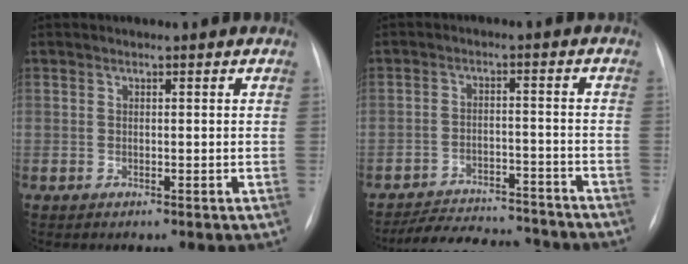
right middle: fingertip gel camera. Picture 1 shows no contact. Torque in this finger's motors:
{"motor_torque": [0.98, -1.16, 0.36, 0.09]}